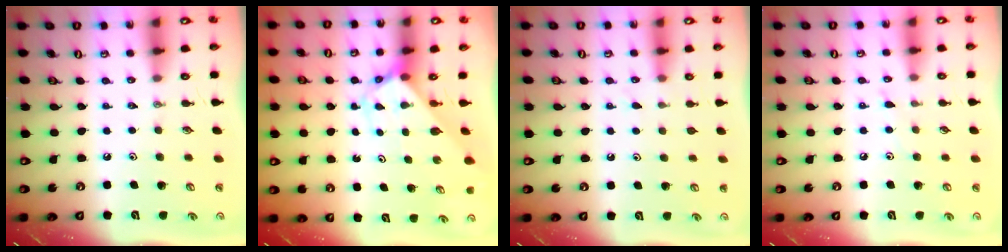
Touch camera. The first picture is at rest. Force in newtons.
{"total": 2.9, "press": 2.9, "slide": 0.2}
{"total": 4.5, "press": 4.5, "slide": 0.6}
{"total": 4.8, "press": 4.7, "slide": 0.6}